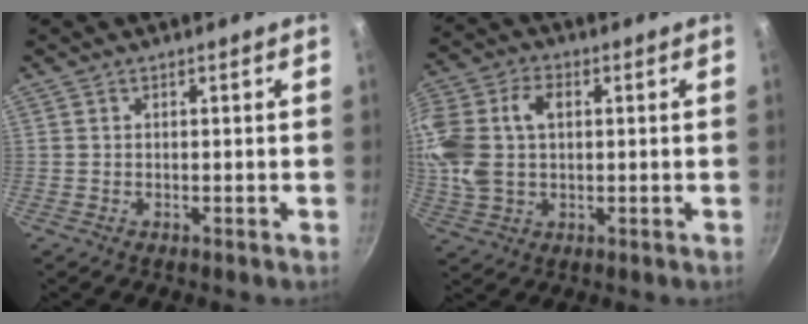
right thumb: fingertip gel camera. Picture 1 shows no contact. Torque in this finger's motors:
{"motor_torque": [1.89, 1.87, 1.80, 0.28, 0.18]}